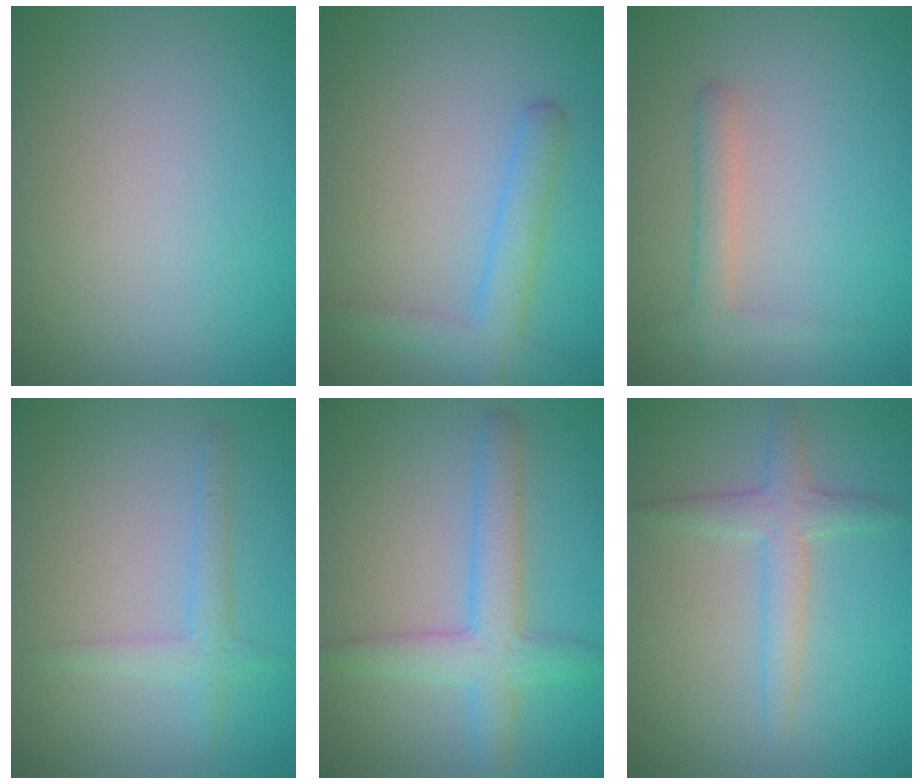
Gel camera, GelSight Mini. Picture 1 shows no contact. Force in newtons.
{"total": 3.0, "press": 3.0, "slide": 0.2}
{"total": 1.8, "press": 1.8, "slide": 0.1}
{"total": 1.7, "press": 1.7, "slide": 0.0}
{"total": 4.0, "press": 4.0, "slide": 0.1}
{"total": 2.5, "press": 2.5, "slide": 0.0}